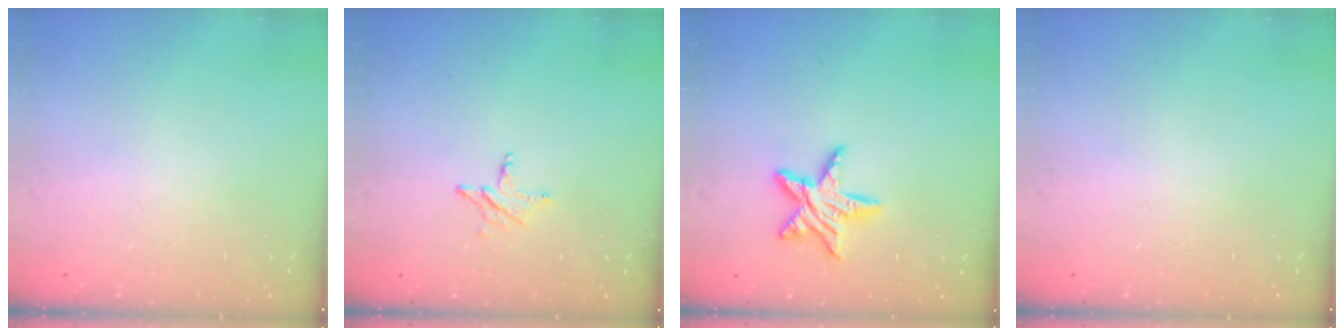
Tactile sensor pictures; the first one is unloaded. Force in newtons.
{"total": 3.6, "press": 3.6, "slide": 0.4}
{"total": 10.2, "press": 10.2, "slide": 0.5}
{"total": 0.0}